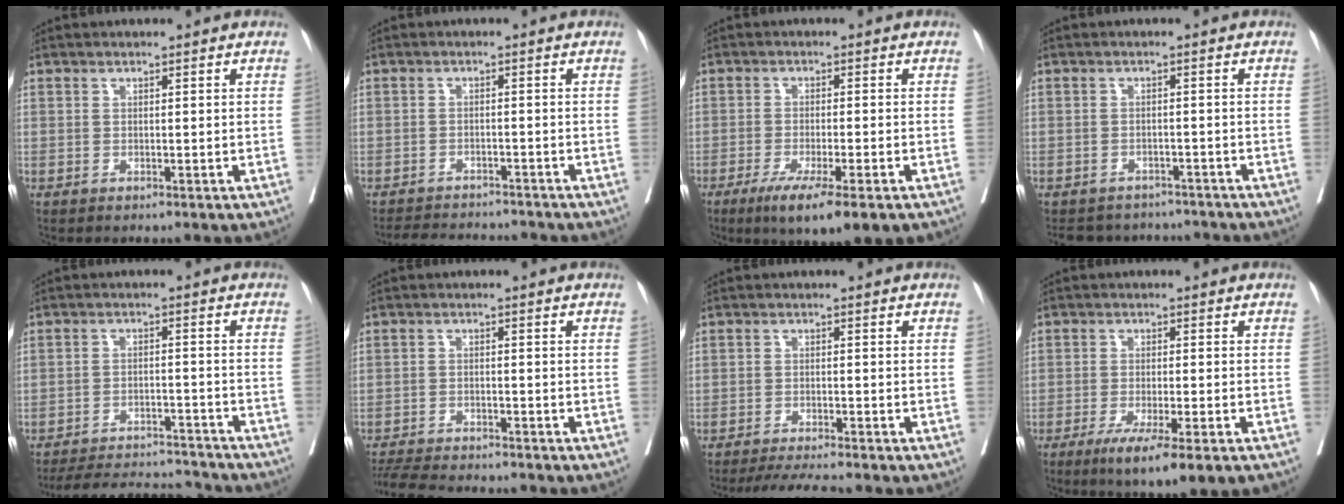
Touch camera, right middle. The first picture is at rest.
{"total": 7.6, "force": [-7.3, 1.7, 1.5], "torque": [-0.020, 0.002, -0.102]}
{"total": 9.5, "force": [-6.0, 1.0, 7.4], "torque": [-0.110, -0.021, -0.088]}
{"total": 7.8, "force": [-7.3, 2.7, 0.6], "torque": [-0.005, 0.011, -0.088]}
{"total": 14.5, "force": [-14.0, 2.0, 3.5], "torque": [-0.065, 0.005, -0.195]}
{"total": 10.3, "force": [-9.6, 1.0, 3.7], "torque": [-0.057, -0.011, -0.146]}
{"total": 6.1, "force": [-5.6, -0.2, 2.5], "torque": [-0.034, -0.016, -0.091]}
{"total": 9.2, "force": [-5.9, 0.6, 7.0], "torque": [-0.101, -0.021, -0.086]}